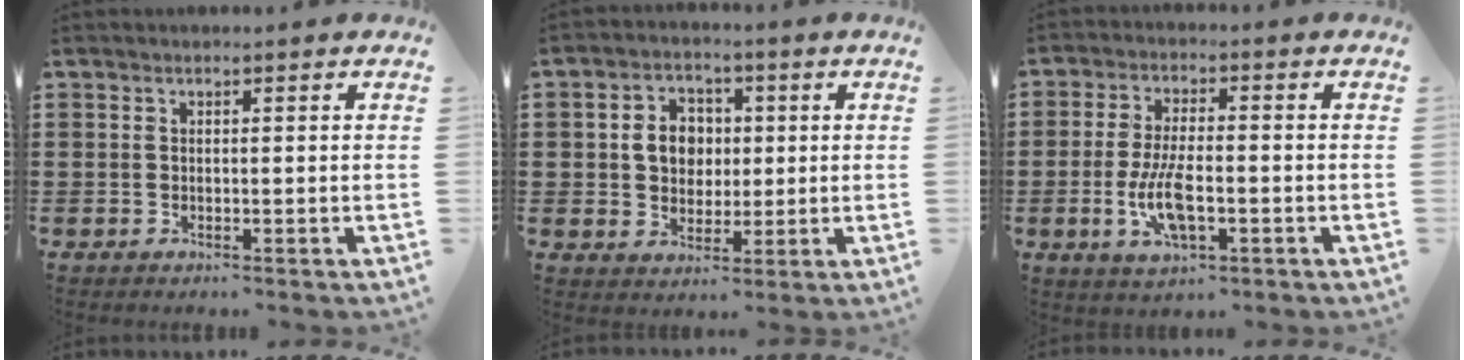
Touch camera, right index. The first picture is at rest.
{"total": 6.0, "force": [0.5, 5.1, 3.1], "torque": [-0.062, 0.012, 0.002]}
{"total": 8.0, "force": [-2.1, 2.8, 7.1], "torque": [-0.161, -0.014, -0.040]}